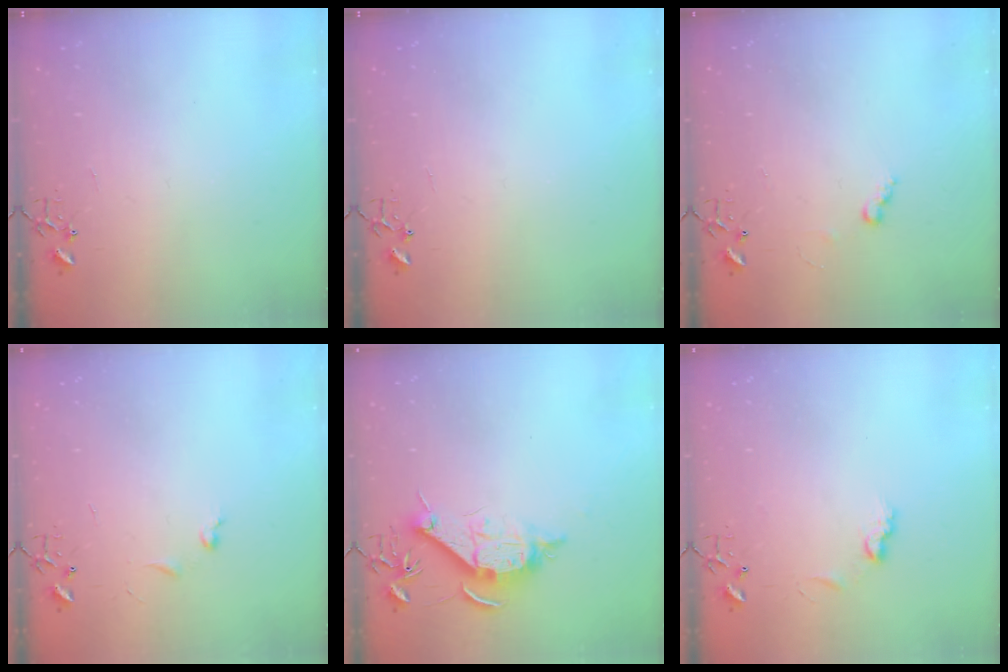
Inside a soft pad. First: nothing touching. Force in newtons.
{"total": 0.0}
{"total": 5.0, "press": 5.0, "slide": 0.5}
{"total": 4.4, "press": 4.3, "slide": 0.6}
{"total": 12.0, "press": 12.0, "slide": 0.6}
{"total": 7.6, "press": 7.6, "slide": 0.7}